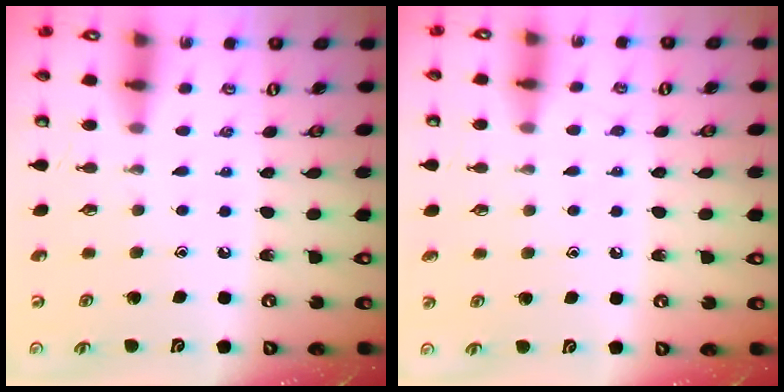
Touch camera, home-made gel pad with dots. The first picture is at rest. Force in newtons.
{"total": 4.4, "press": 4.4, "slide": 0.6}